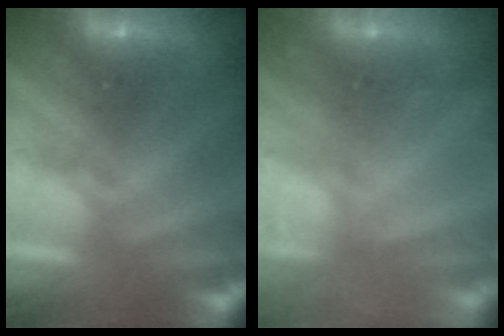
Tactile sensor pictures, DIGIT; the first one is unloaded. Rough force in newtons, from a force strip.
{"total": 2.3}